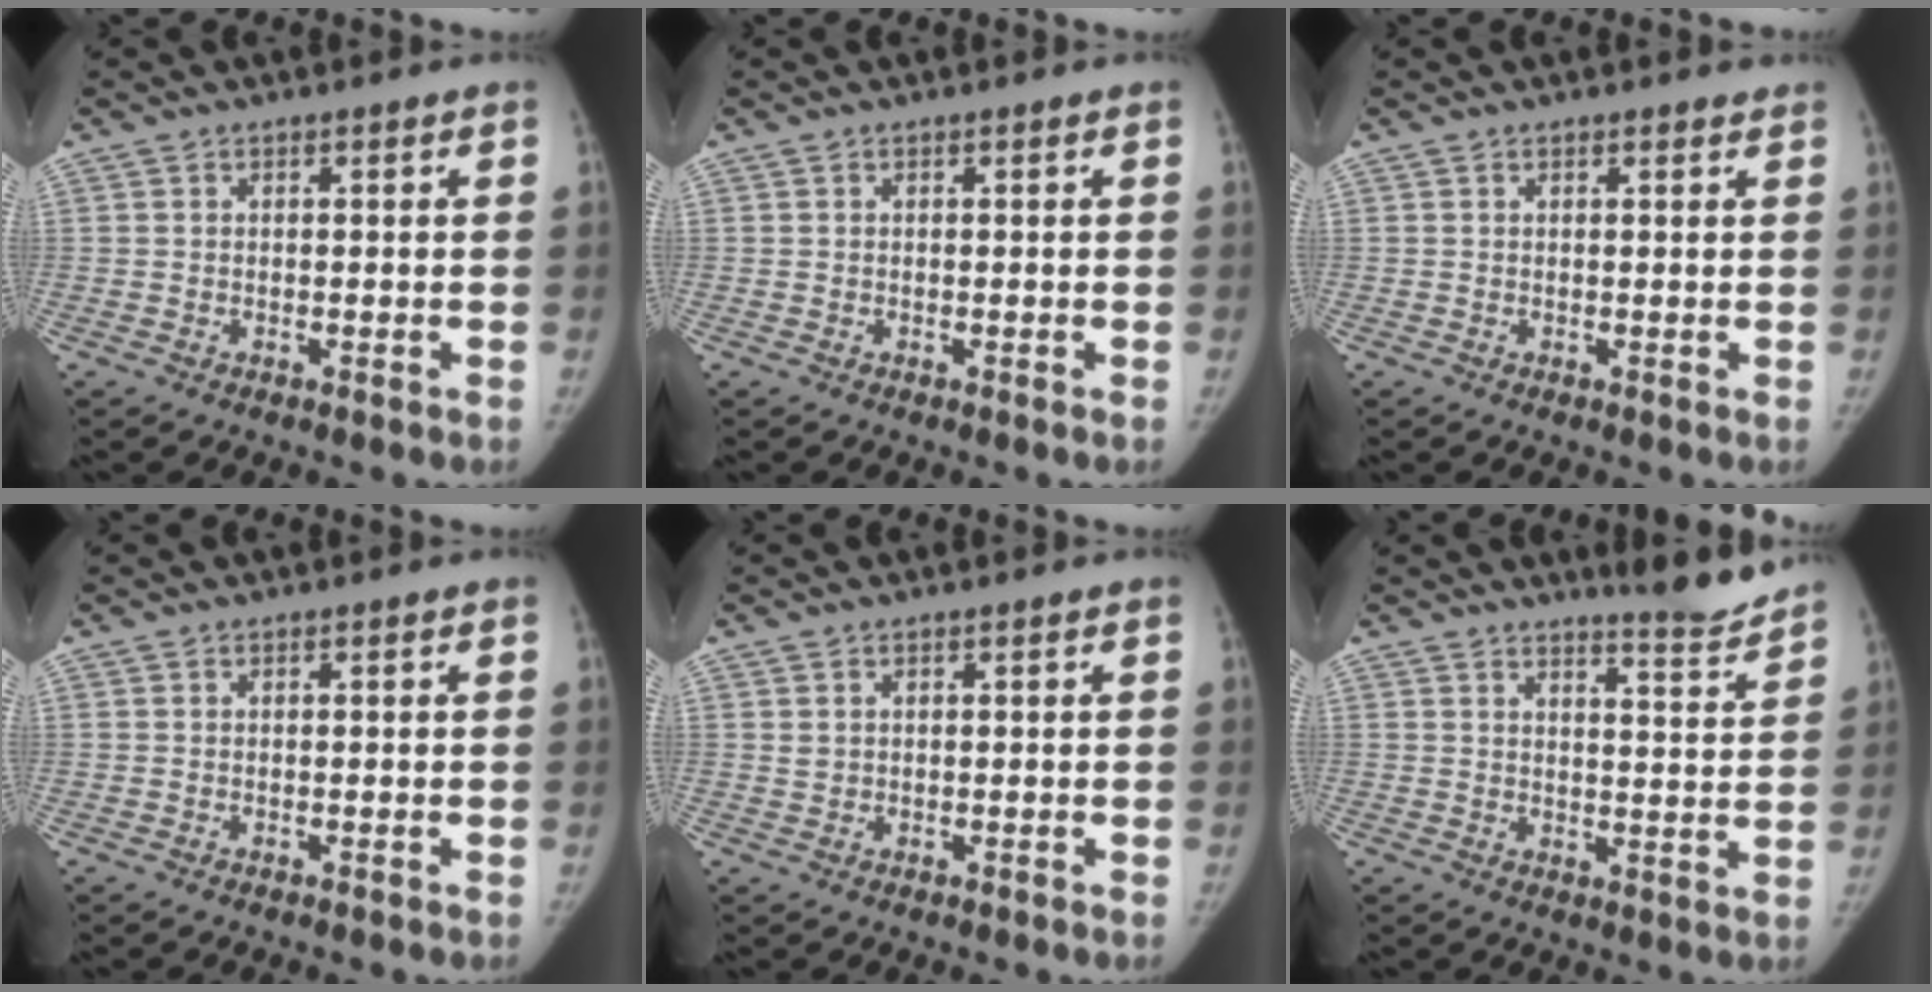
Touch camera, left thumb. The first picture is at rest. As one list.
[{"total": 0.0}, {"total": 1.1, "force": [0.9, 0.3, 0.6], "torque": [-0.005, -0.001, 0.012]}, {"total": 0.0}, {"total": 0.9, "force": [0.4, 0.7, 0.3], "torque": [0.000, -0.002, 0.009]}, {"total": 6.7, "force": [6.3, 0.2, 2.2], "torque": [-0.024, -0.062, 0.086]}]